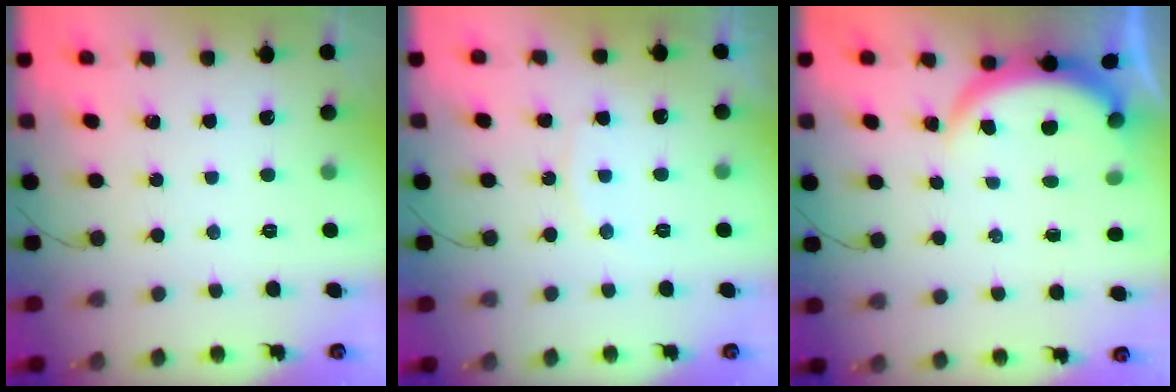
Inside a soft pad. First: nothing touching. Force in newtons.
{"total": 6.0, "press": 5.9, "slide": 0.6}
{"total": 3.9, "press": 3.9, "slide": 0.2}